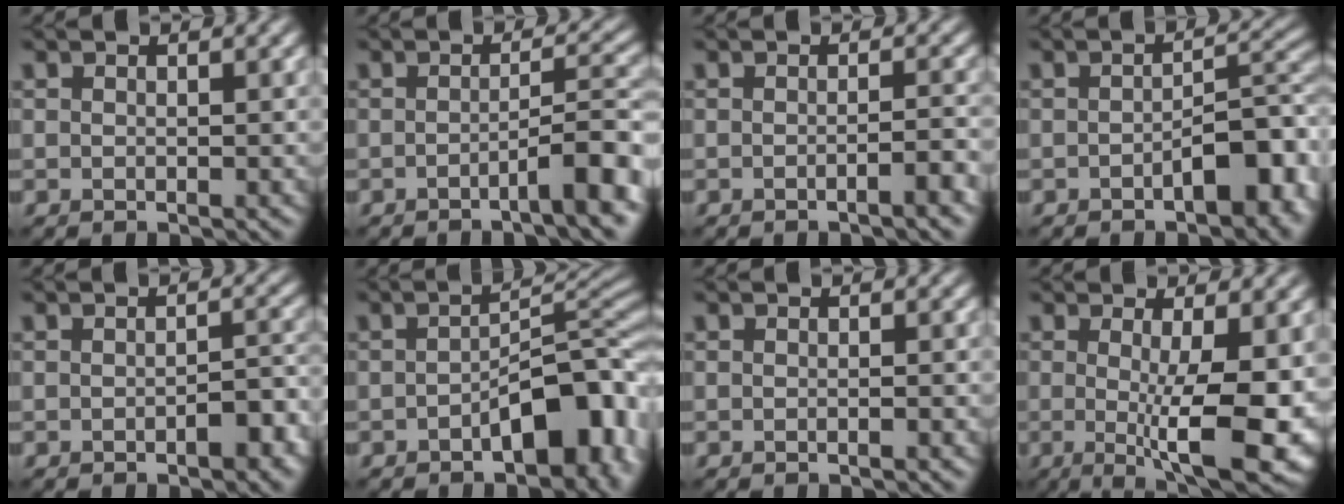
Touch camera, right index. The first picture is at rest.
{"total": 5.0, "force": [-2.3, 0.8, 4.4], "torque": [-0.052, 0.016, -0.045]}
{"total": 2.3, "force": [-1.0, 0.5, 2.0], "torque": [-0.019, 0.005, -0.019]}
{"total": 5.8, "force": [-2.2, 2.4, 4.8], "torque": [-0.058, 0.012, -0.033]}
{"total": 2.8, "force": [-1.3, 1.1, 2.2], "torque": [-0.027, 0.006, -0.017]}
{"total": 7.3, "force": [-2.7, 3.5, 5.8], "torque": [-0.063, 0.015, -0.046]}
{"total": 0.6, "force": [-0.3, 0.1, 0.5], "torque": [-0.006, -0.001, -0.007]}
{"total": 9.5, "force": [-1.0, 2.3, 9.2], "torque": [-0.126, -0.019, -0.009]}